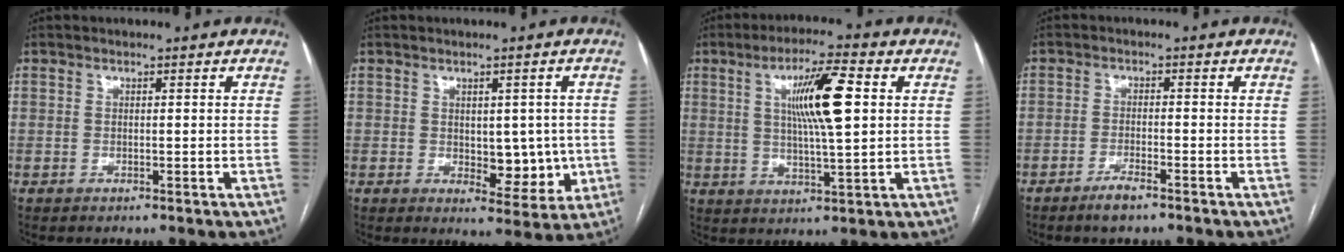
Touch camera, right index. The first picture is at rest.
{"total": 6.9, "force": [-0.3, 3.8, 5.8], "torque": [-0.059, 0.001, 0.008]}
{"total": 10.7, "force": [2.5, 0.9, 10.3], "torque": [-0.180, 0.005, 0.043]}
{"total": 3.3, "force": [-2.5, 0.4, 2.1], "torque": [-0.043, -0.002, -0.045]}